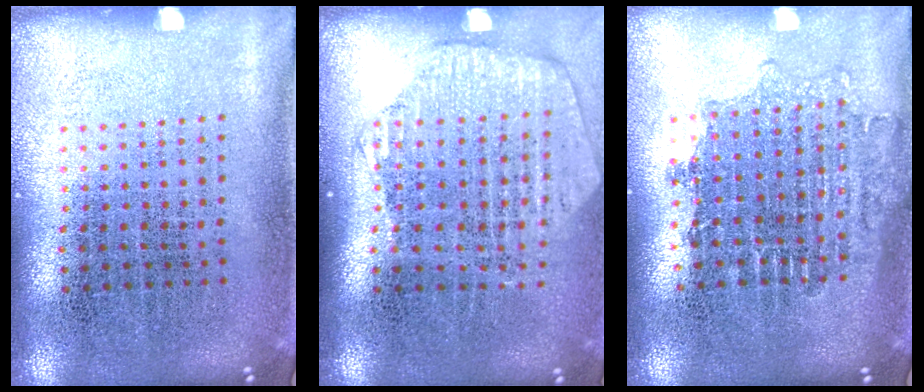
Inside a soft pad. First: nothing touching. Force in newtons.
{"total": 1.8, "press": 1.6, "slide": 0.9}
{"total": 1.6, "press": 1.3, "slide": 0.9}